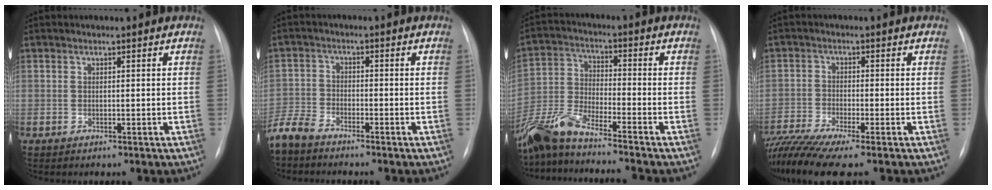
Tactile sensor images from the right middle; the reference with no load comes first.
{"total": 5.3, "force": [-4.8, 1.2, 1.9], "torque": [-0.043, -0.016, -0.098]}
{"total": 12.6, "force": [-11.0, -0.6, 6.1], "torque": [-0.132, -0.013, -0.209]}
{"total": 9.8, "force": [-8.0, -0.5, 5.6], "torque": [-0.113, -0.021, -0.141]}